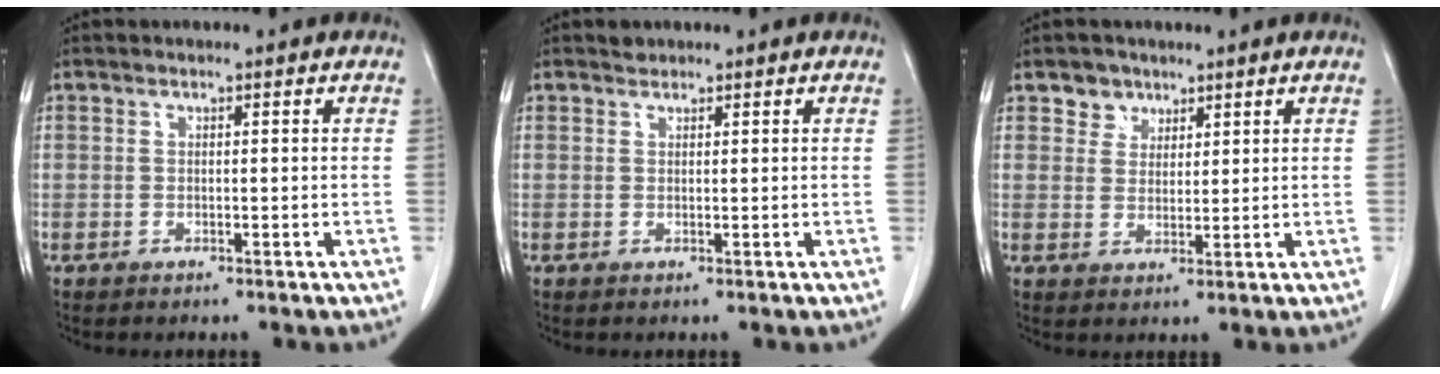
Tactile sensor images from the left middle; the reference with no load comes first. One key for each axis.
{"total": 0.8, "fx": 0.7, "fy": 0.4, "fz": -0.1, "tx": 0.000, "ty": 0.001, "tz": 0.009}
{"total": 3.2, "fx": 2.2, "fy": 2.4, "fz": 0.0, "tx": 0.003, "ty": 0.002, "tz": 0.033}